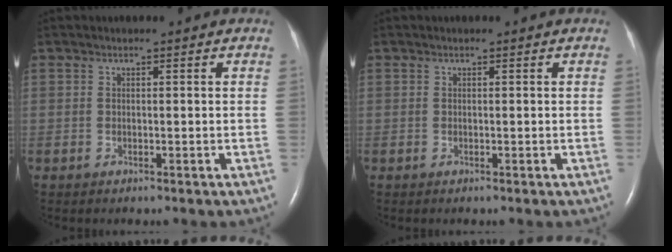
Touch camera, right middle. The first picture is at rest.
{"total": 0.0}